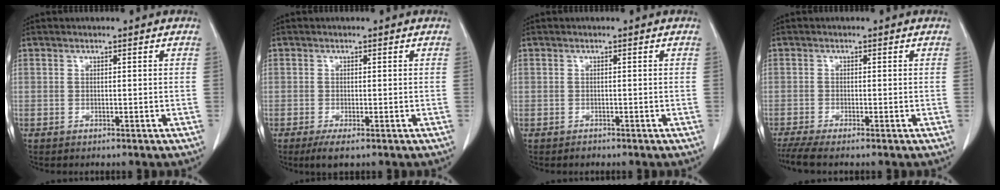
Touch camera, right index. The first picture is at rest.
{"total": 2.1, "force": [-1.2, 0.6, 1.6], "torque": [-0.031, -0.004, -0.020]}
{"total": 0.7, "force": [-0.6, 0.4, 0.0], "torque": [-0.003, 0.000, -0.012]}
{"total": 4.2, "force": [-3.3, -0.1, 2.6], "torque": [-0.048, -0.009, -0.062]}